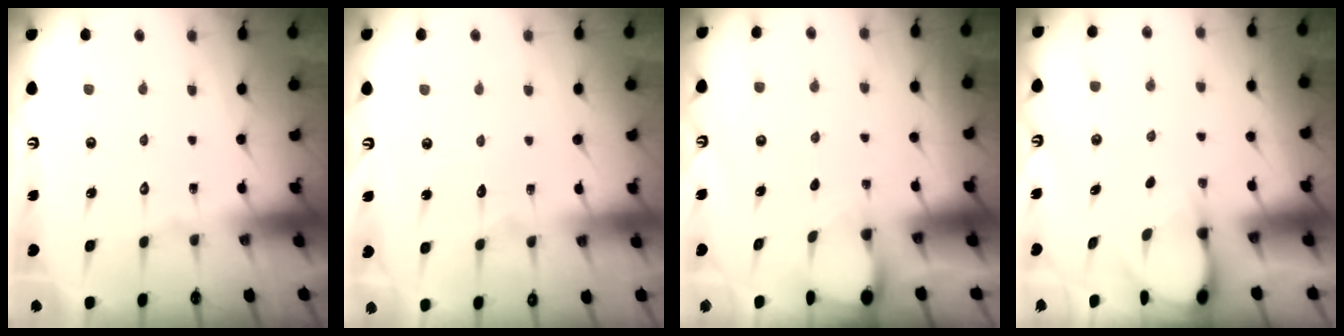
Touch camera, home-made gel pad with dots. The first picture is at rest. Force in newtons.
{"total": 3.7, "press": 3.7, "slide": 0.5}
{"total": 2.8, "press": 2.8, "slide": 0.3}
{"total": 3.2, "press": 3.2, "slide": 0.4}